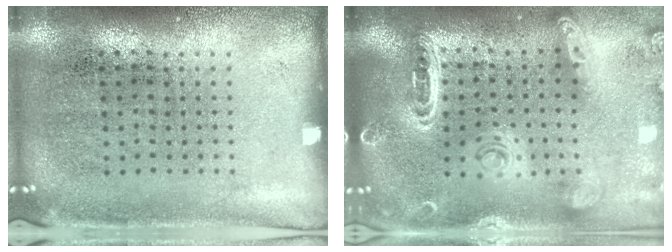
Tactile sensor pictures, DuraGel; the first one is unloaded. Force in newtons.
{"total": 1.7, "press": 1.7, "slide": 0.3}